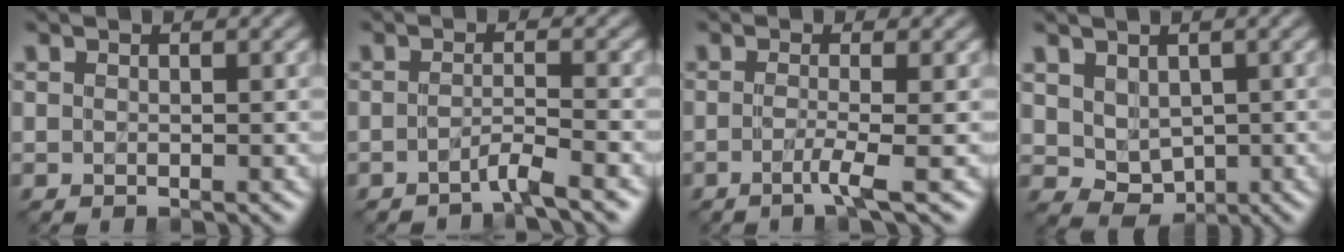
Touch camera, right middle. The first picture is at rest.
{"total": 1.7, "force": [-1.5, -0.6, 0.5], "torque": [-0.012, 0.008, -0.032]}
{"total": 1.7, "force": [-1.1, -0.7, 1.1], "torque": [-0.026, -0.001, -0.026]}
{"total": 3.8, "force": [0.6, 3.0, 2.2], "torque": [-0.037, -0.005, 0.016]}